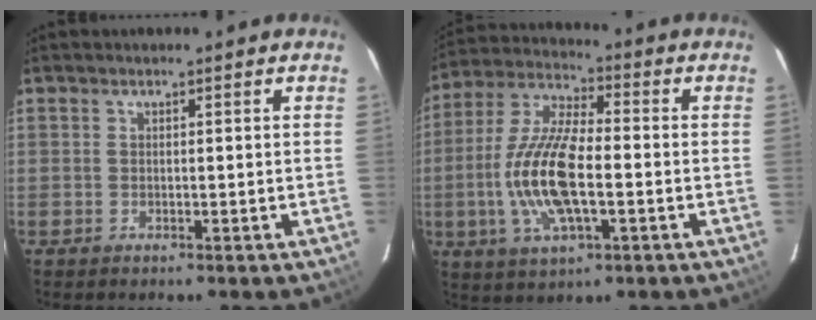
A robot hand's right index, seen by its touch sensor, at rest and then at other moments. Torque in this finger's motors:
{"motor_torque": [1.78, -0.36, 0.56, 0.21]}